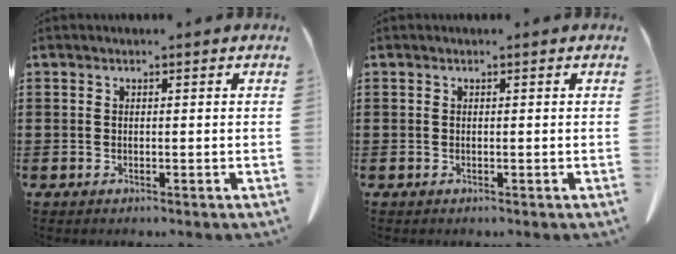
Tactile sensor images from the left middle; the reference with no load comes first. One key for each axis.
{"total": 0.0}